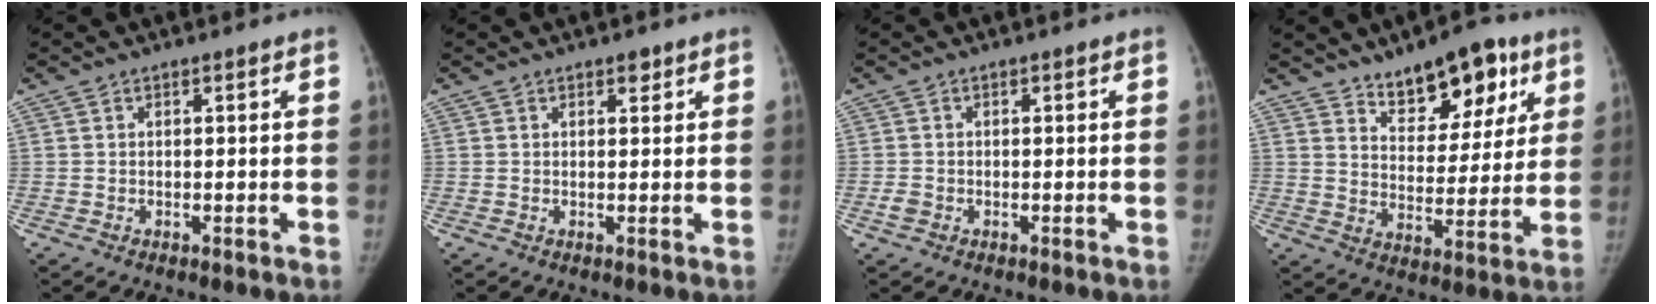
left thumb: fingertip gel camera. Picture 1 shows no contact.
{"total": 1.4, "force": [0.9, 0.7, 0.8], "torque": [0.000, -0.003, 0.011]}
{"total": 1.4, "force": [-0.6, 1.2, 0.6], "torque": [-0.010, 0.002, -0.013]}
{"total": 13.9, "force": [8.8, 6.9, 8.2], "torque": [-0.070, -0.044, 0.136]}